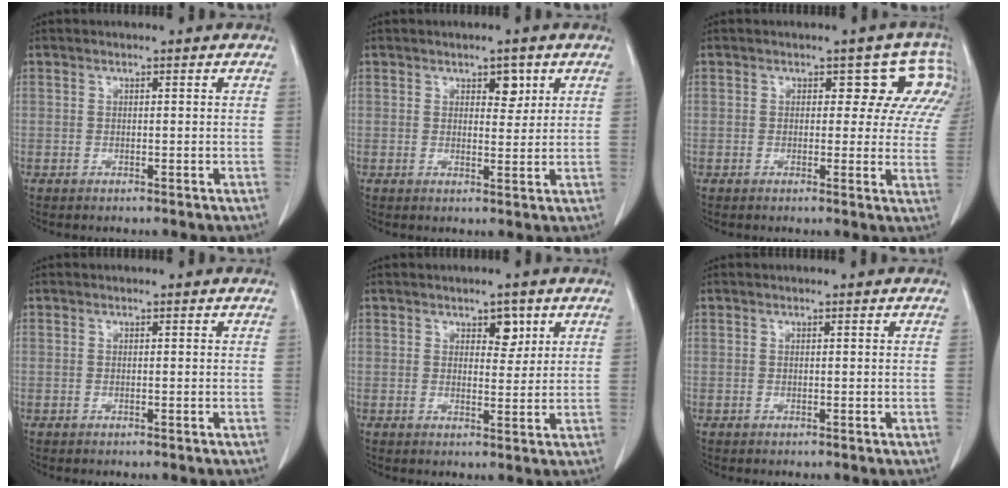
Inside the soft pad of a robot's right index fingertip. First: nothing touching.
{"total": 2.8, "force": [1.5, 1.5, 1.8], "torque": [-0.020, 0.000, 0.022]}
{"total": 7.4, "force": [4.6, 4.5, 3.6], "torque": [-0.018, 0.008, 0.022]}
{"total": 0.0}
{"total": 3.1, "force": [1.7, 1.7, 2.0], "torque": [-0.022, -0.001, 0.026]}
{"total": 0.0}